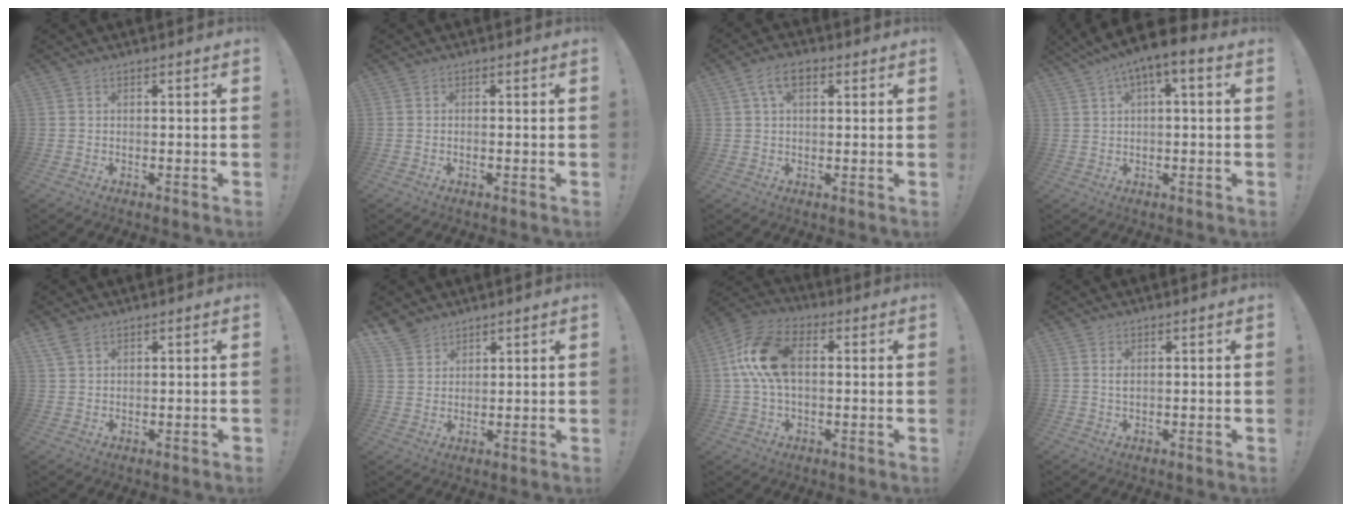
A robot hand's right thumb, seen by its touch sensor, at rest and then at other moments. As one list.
[{"total": 0.6, "force": [-0.4, 0.0, 0.5], "torque": [-0.009, -0.001, -0.008]}, {"total": 6.9, "force": [2.7, 3.8, 5.1], "torque": [-0.086, 0.008, 0.050]}, {"total": 7.0, "force": [2.2, 1.9, 6.4], "torque": [-0.105, -0.011, 0.039]}, {"total": 3.4, "force": [2.1, 1.5, 2.2], "torque": [-0.046, -0.003, 0.043]}, {"total": 5.1, "force": [4.3, 2.7, 0.6], "torque": [-0.015, -0.030, 0.083]}, {"total": 14.5, "force": [1.7, 8.7, 11.5], "torque": [-0.211, 0.012, 0.034]}, {"total": 1.5, "force": [0.5, 0.5, 1.3], "torque": [-0.020, -0.001, 0.006]}]